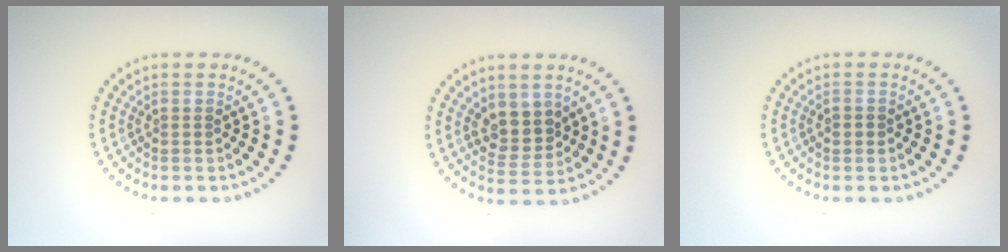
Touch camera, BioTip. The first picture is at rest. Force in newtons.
{"total": 3.1, "press": 2.9, "slide": 1.1}
{"total": 1.2, "press": 1.2, "slide": 0.1}